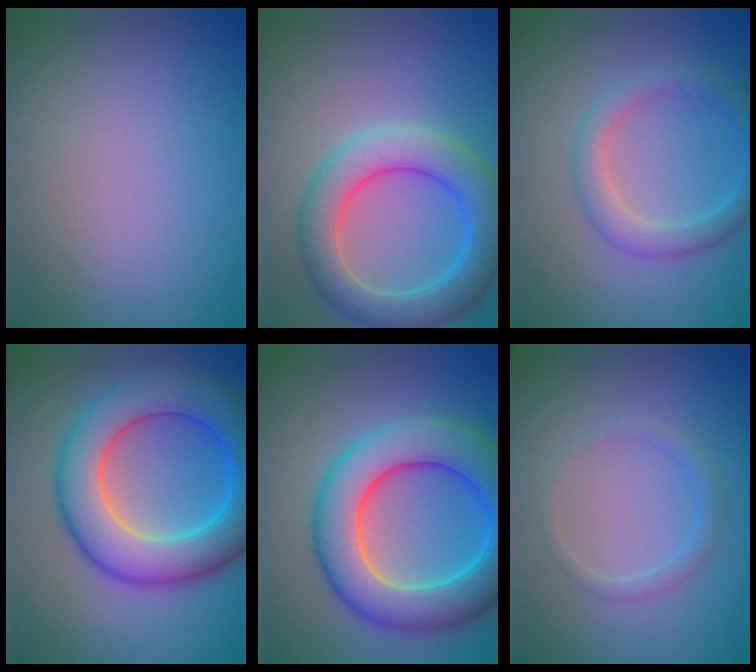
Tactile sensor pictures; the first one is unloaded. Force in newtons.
{"total": 6.0, "press": 6.0, "slide": 0.2}
{"total": 2.8, "press": 2.8, "slide": 0.0}
{"total": 9.0, "press": 9.0, "slide": 0.2}
{"total": 9.4, "press": 9.4, "slide": 0.3}
{"total": 1.3, "press": 1.3, "slide": 0.1}